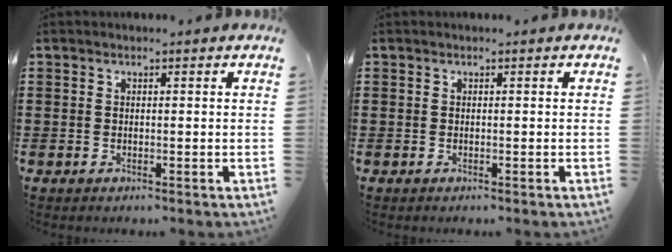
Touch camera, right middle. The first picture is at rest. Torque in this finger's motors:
{"motor_torque": [0.00, 0.00, 0.00, 0.00]}